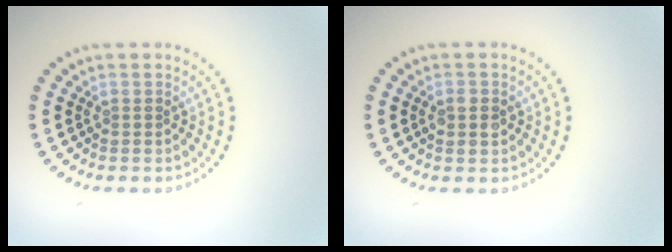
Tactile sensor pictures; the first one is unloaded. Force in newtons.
{"total": 1.9, "press": 1.9, "slide": 0.1}